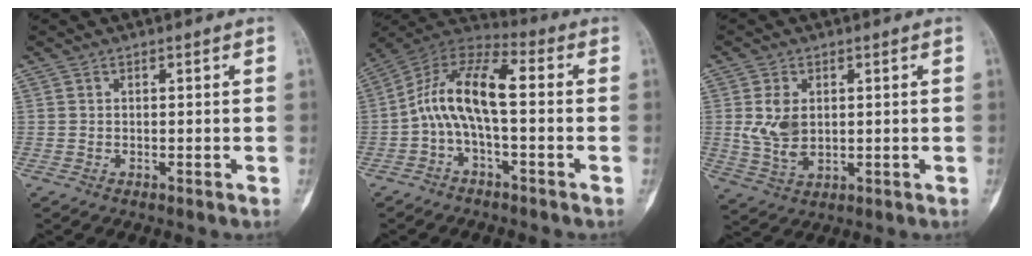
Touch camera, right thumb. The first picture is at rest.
{"total": 11.9, "force": [-1.3, 4.7, 10.8], "torque": [-0.207, 0.055, -0.037]}
{"total": 6.9, "force": [1.0, 4.4, 5.2], "torque": [-0.094, -0.007, 0.031]}